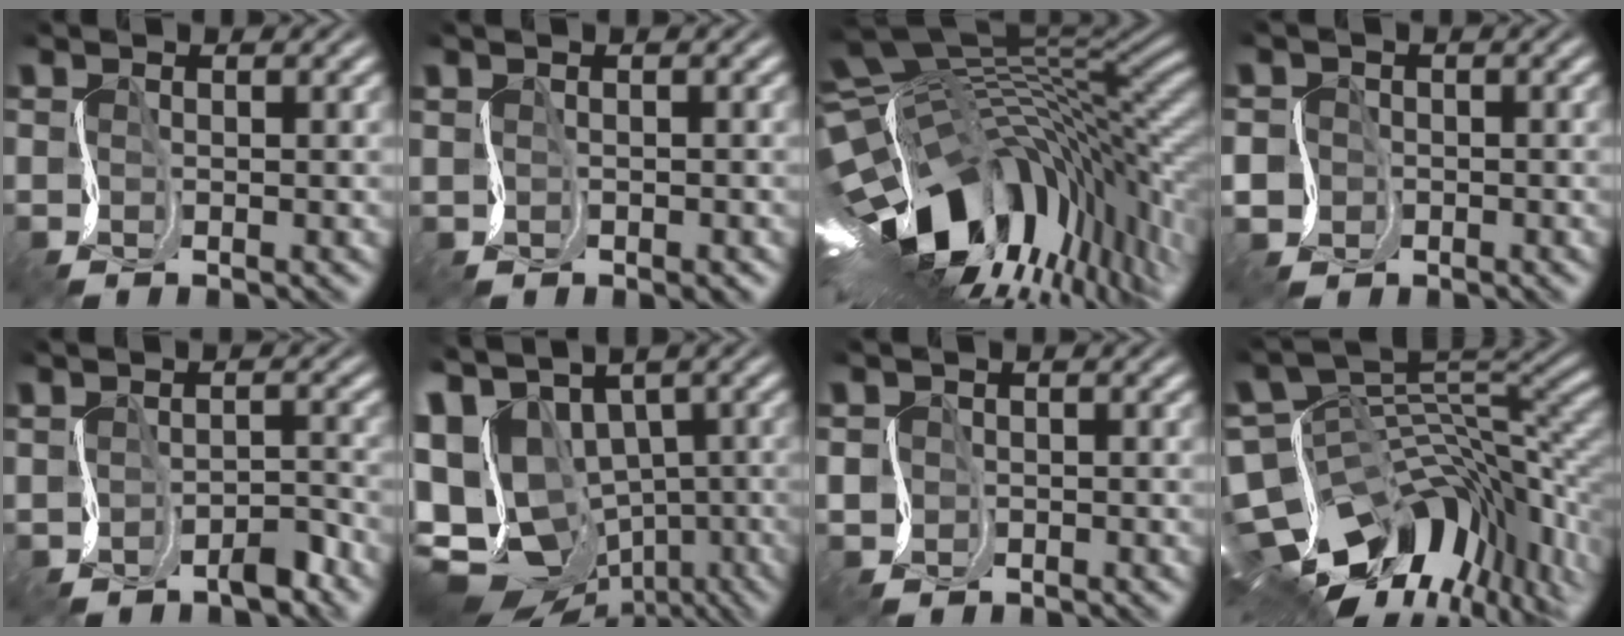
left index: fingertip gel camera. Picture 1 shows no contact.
{"total": 1.2, "force": [-0.3, 0.7, 0.9], "torque": [-0.010, -0.003, 0.002]}
{"total": 18.3, "force": [-5.2, 9.7, 14.7], "torque": [-0.281, -0.005, -0.088]}
{"total": 4.9, "force": [-2.1, 4.3, 1.1], "torque": [-0.025, -0.007, -0.059]}
{"total": 2.8, "force": [-1.7, 1.2, 1.9], "torque": [-0.028, -0.004, -0.028]}
{"total": 15.8, "force": [0.0, 11.1, 11.2], "torque": [-0.229, 0.012, 0.038]}
{"total": 1.4, "force": [-0.3, 1.2, 0.6], "torque": [-0.016, -0.003, -0.005]}
{"total": 16.1, "force": [-6.2, 8.9, 11.9], "torque": [-0.219, -0.003, -0.096]}